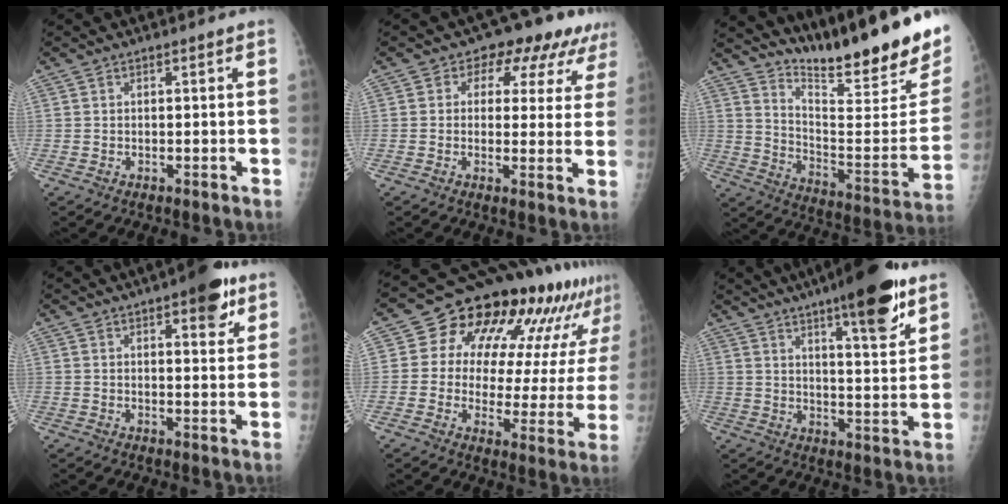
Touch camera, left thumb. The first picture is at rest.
{"total": 9.9, "force": [5.6, 6.6, 4.7], "torque": [-0.006, -0.013, 0.052]}
{"total": 24.5, "force": [19.3, 3.6, 14.7], "torque": [-0.203, -0.136, 0.291]}
{"total": 8.5, "force": [4.8, 3.0, 6.3], "torque": [-0.064, -0.019, 0.059]}
{"total": 23.0, "force": [12.9, 11.3, 15.4], "torque": [-0.176, -0.017, 0.168]}
{"total": 16.6, "force": [10.4, 3.4, 12.5], "torque": [-0.160, -0.053, 0.152]}